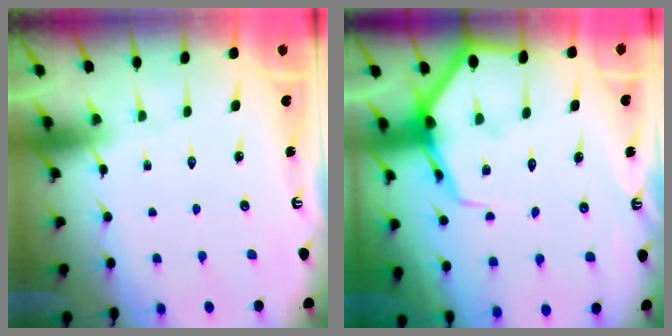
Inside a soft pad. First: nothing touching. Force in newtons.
{"total": 8.5, "press": 8.4, "slide": 0.9}